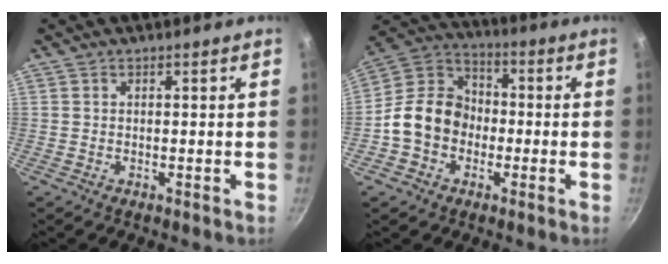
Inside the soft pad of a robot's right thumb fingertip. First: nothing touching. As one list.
[{"total": 12.8, "force": [-2.7, 10.5, 6.7], "torque": [-0.079, 0.042, -0.069]}]